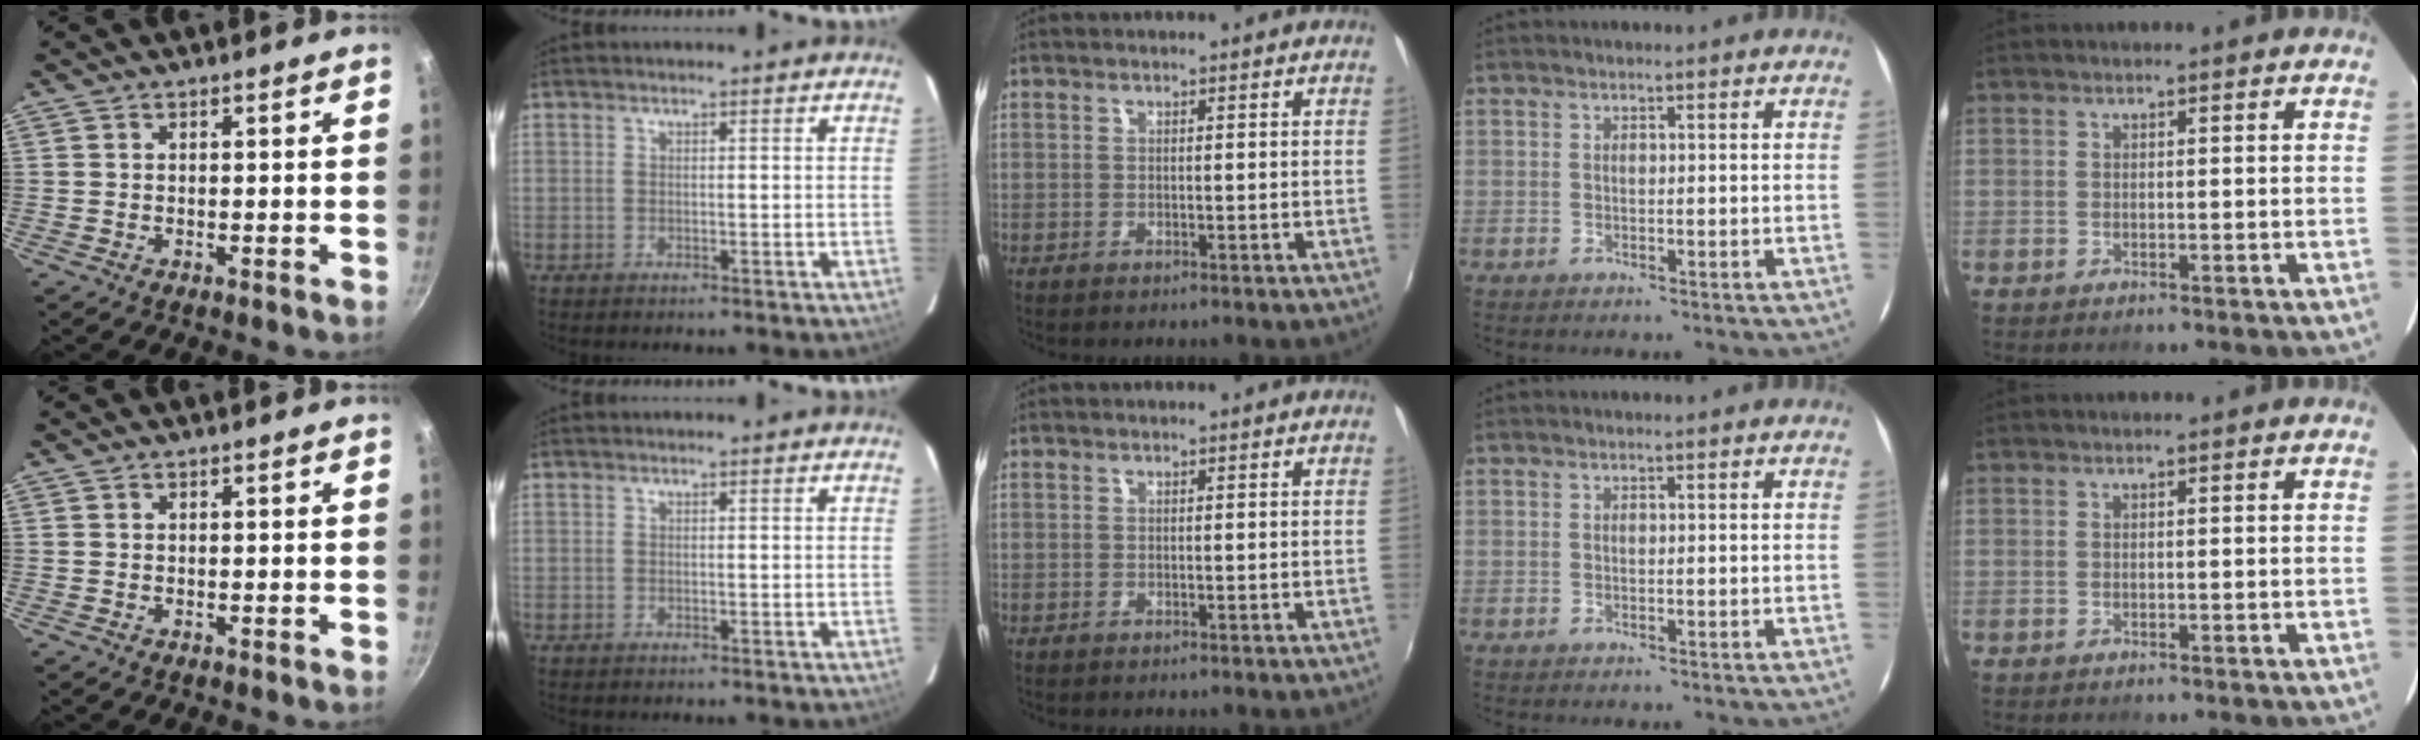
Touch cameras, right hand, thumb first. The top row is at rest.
{}